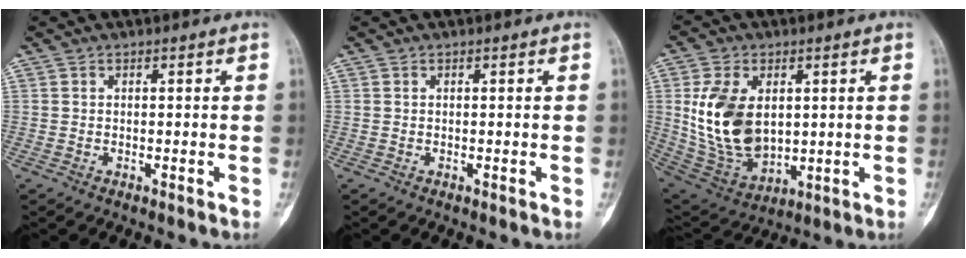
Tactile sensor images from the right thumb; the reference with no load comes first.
{"total": 0.0}
{"total": 16.5, "force": [2.5, 10.6, 12.5], "torque": [-0.220, -0.018, 0.067]}